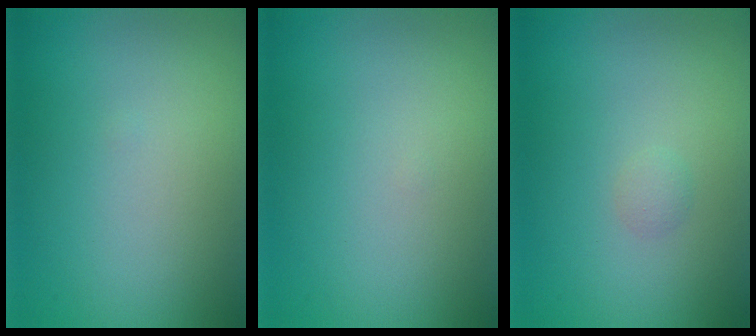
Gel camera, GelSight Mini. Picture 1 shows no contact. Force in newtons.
{"total": 0.0}
{"total": 0.7, "press": 0.7, "slide": 0.1}